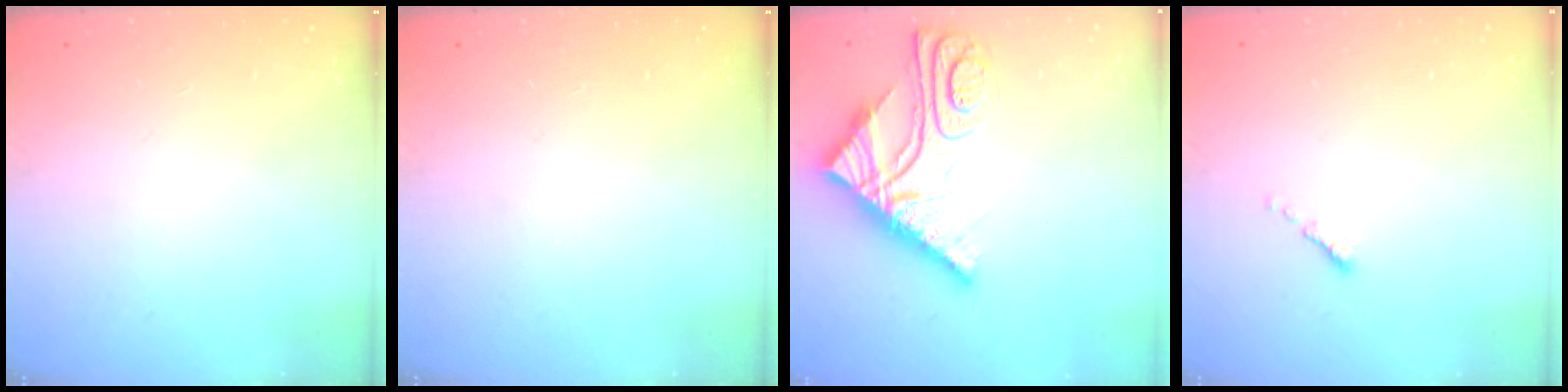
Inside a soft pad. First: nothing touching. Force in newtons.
{"total": 0.0}
{"total": 13.8, "press": 13.7, "slide": 1.7}
{"total": 0.6, "press": 0.5, "slide": 0.2}